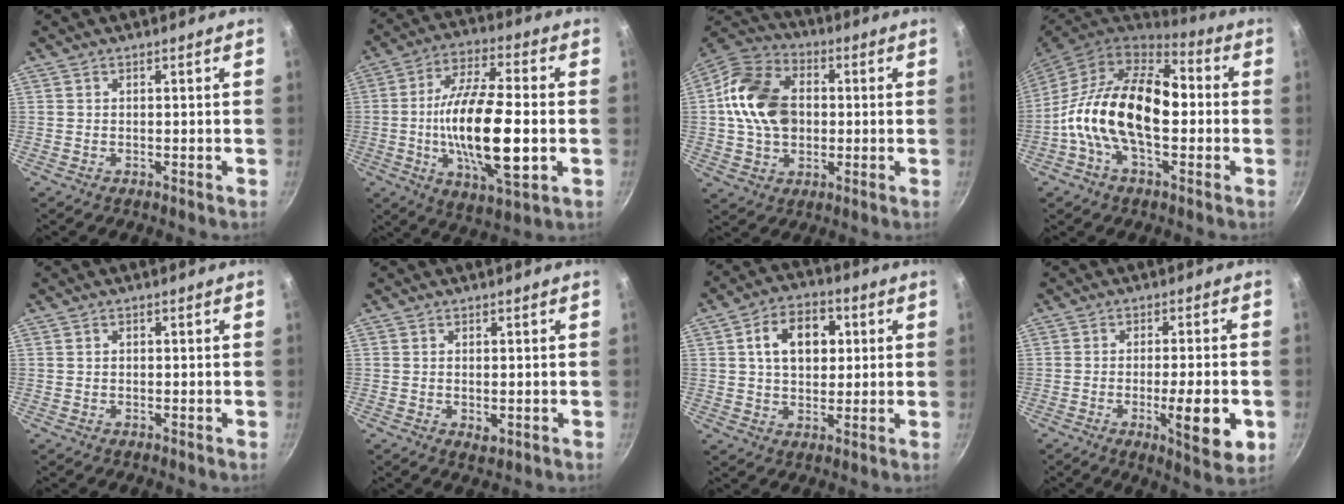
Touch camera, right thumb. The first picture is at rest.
{"total": 20.3, "force": [-2.6, 7.0, 18.9], "torque": [-0.344, 0.012, -0.052]}
{"total": 16.3, "force": [1.0, 12.1, 10.9], "torque": [-0.176, 0.020, 0.004]}
{"total": 19.9, "force": [-1.1, 11.4, 16.3], "torque": [-0.257, 0.036, -0.041]}
{"total": 0.8, "force": [0.1, 0.7, 0.4], "torque": [-0.004, 0.005, 0.002]}
{"total": 2.2, "force": [-0.2, 1.2, 1.8], "torque": [-0.028, -0.007, -0.001]}
{"total": 11.7, "force": [2.7, 8.2, 7.8], "torque": [-0.096, 0.009, 0.034]}
{"total": 11.3, "force": [-3.2, 2.6, 10.6], "torque": [-0.146, 0.000, -0.042]}